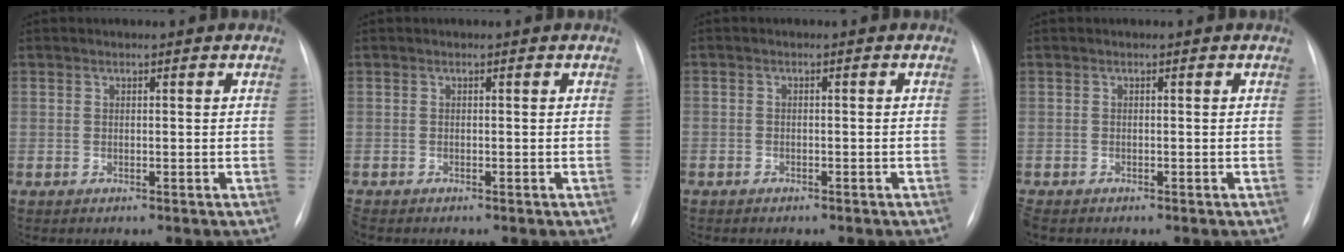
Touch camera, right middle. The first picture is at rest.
{"total": 0.7, "force": [-0.6, 0.2, 0.2], "torque": [-0.004, -0.001, -0.010]}
{"total": 1.5, "force": [-1.1, 1.0, 0.3], "torque": [-0.007, 0.003, -0.013]}
{"total": 1.7, "force": [-1.4, 0.8, 0.6], "torque": [-0.013, -0.003, -0.019]}